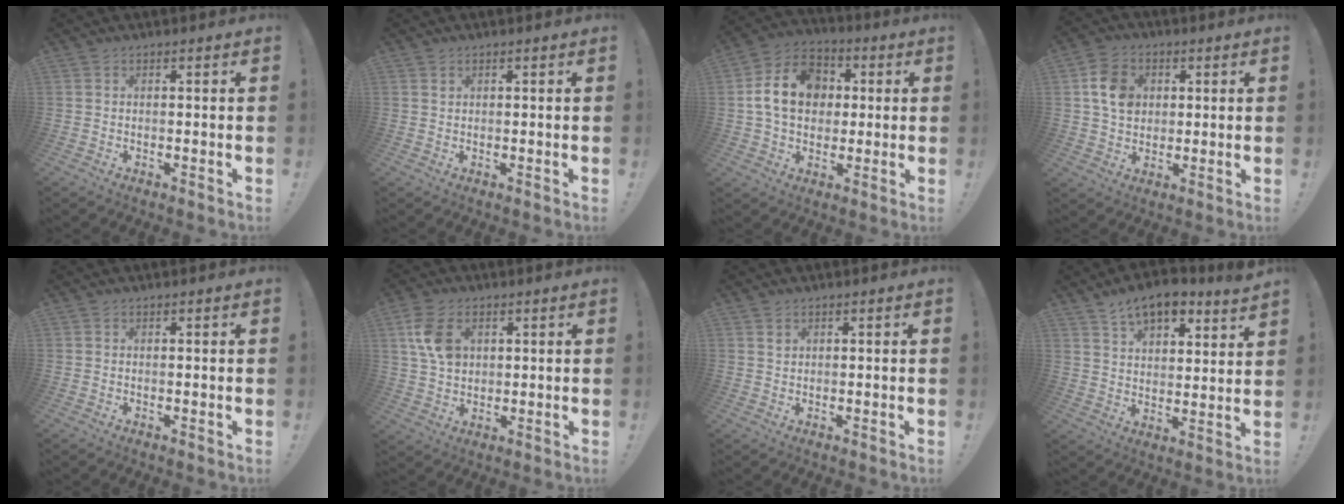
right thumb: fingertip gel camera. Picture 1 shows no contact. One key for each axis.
{"total": 0.8, "fx": 0.5, "fy": 0.6, "fz": 0.2, "tx": -0.003, "ty": 0.000, "tz": 0.010}
{"total": 15.8, "fx": 2.5, "fy": 12.2, "fz": 9.6, "tx": -0.152, "ty": 0.006, "tz": 0.051}
{"total": 10.8, "fx": 2.6, "fy": 8.9, "fz": 5.5, "tx": -0.075, "ty": 0.007, "tz": 0.055}
{"total": 0.0}
{"total": 10.0, "fx": 3.3, "fy": 7.2, "fz": 6.2, "tx": -0.113, "ty": -0.001, "tz": 0.065}
{"total": 1.2, "fx": 0.8, "fy": 0.9, "fz": 0.3, "tx": 0.002, "ty": -0.004, "tz": 0.014}
{"total": 10.1, "fx": 7.5, "fy": 4.1, "fz": 5.3, "tx": -0.087, "ty": -0.042, "tz": 0.137}